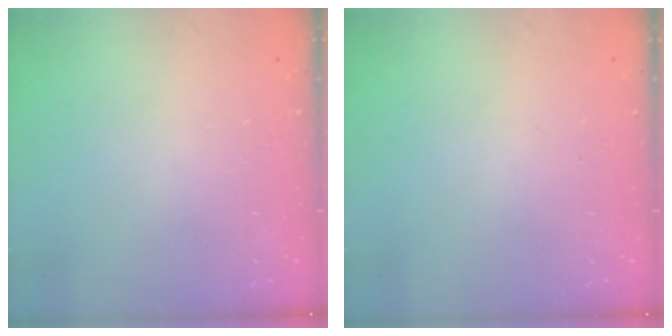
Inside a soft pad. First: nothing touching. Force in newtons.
{"total": 0.0}